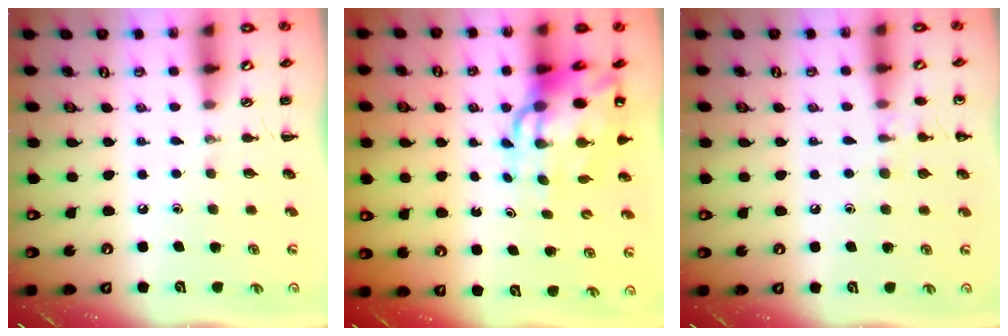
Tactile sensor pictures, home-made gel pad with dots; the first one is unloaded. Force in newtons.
{"total": 11.4, "press": 11.0, "slide": 3.0}
{"total": 5.7, "press": 5.4, "slide": 1.7}